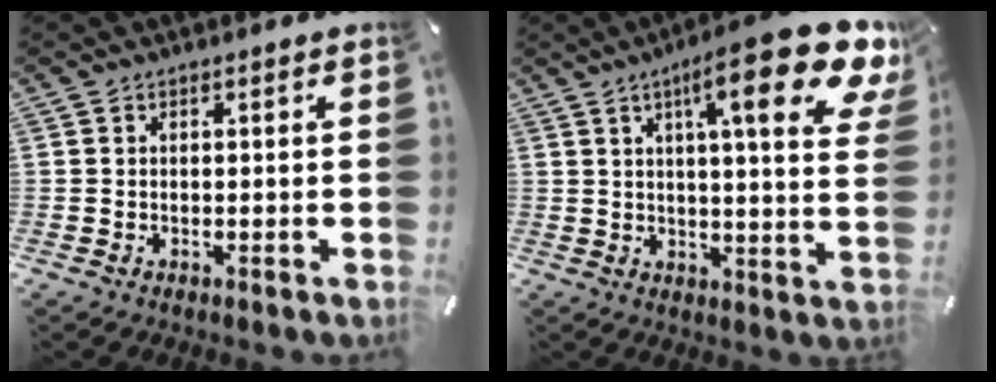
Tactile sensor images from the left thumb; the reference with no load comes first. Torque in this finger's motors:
{"motor_torque": [2.51, 2.50, 1.83, -0.93, 0.24]}